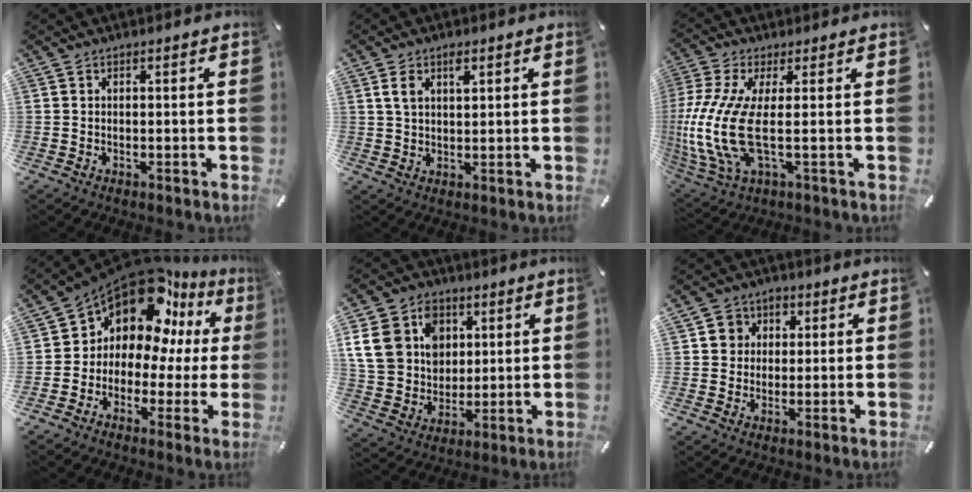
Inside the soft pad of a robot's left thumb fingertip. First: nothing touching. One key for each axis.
{"total": 4.4, "fx": 2.0, "fy": 2.4, "fz": 3.2, "tx": -0.060, "ty": 0.003, "tz": 0.033}
{"total": 14.5, "fx": 0.3, "fy": 4.6, "fz": 13.8, "tx": -0.317, "ty": -0.032, "tz": 0.001}
{"total": 13.5, "fx": 9.3, "fy": 7.5, "fz": 6.3, "tx": -0.137, "ty": -0.087, "tz": 0.163}
{"total": 15.7, "fx": 4.9, "fy": 13.1, "fz": 7.0, "tx": -0.149, "ty": 0.002, "tz": 0.094}
{"total": 5.7, "fx": 0.7, "fy": 5.5, "fz": 1.2, "tx": -0.015, "ty": 0.010, "tz": 0.009}